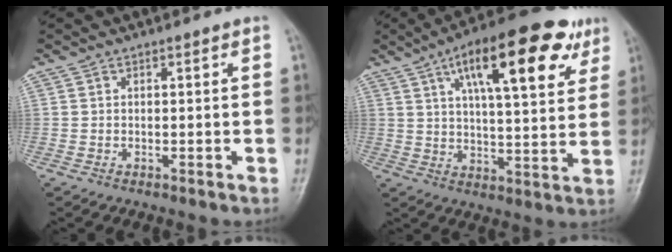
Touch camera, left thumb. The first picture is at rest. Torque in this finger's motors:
{"motor_torque": [0.77, 0.77, 1.67, -1.10, 0.19]}